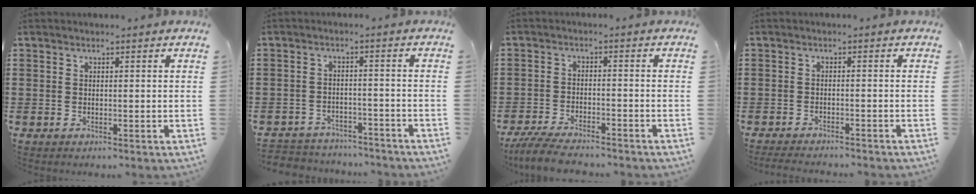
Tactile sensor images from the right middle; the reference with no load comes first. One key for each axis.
{"total": 3.3, "fx": -3.3, "fy": 0.5, "fz": -0.2, "tx": -0.006, "ty": -0.001, "tz": -0.071}
{"total": 4.8, "fx": -4.5, "fy": 0.5, "fz": 1.7, "tx": -0.049, "ty": -0.009, "tz": -0.091}
{"total": 2.0, "fx": -2.0, "fy": 0.0, "fz": 0.3, "tx": -0.009, "ty": -0.002, "tz": -0.039}